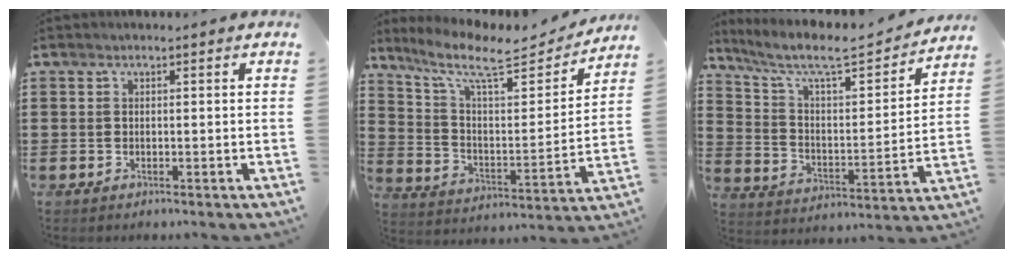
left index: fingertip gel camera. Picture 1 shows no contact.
{"total": 10.4, "force": [8.2, 2.5, 6.0], "torque": [-0.141, -0.045, 0.137]}
{"total": 7.8, "force": [6.5, 1.2, 4.1], "torque": [-0.103, -0.049, 0.103]}